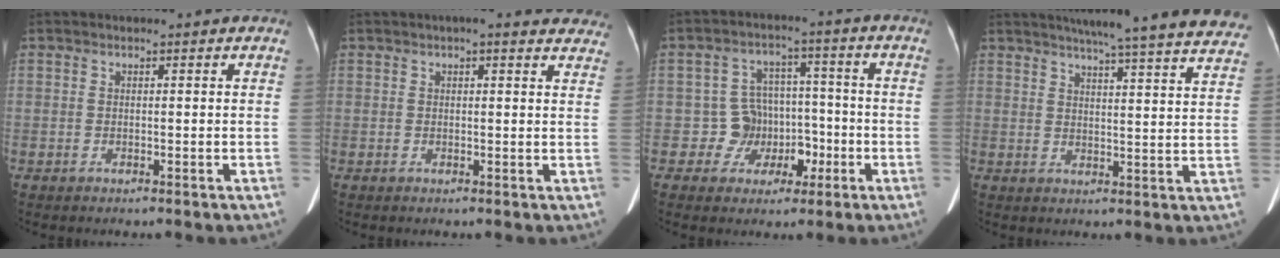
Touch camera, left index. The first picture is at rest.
{"total": 9.6, "force": [8.2, 2.5, 4.4], "torque": [-0.031, 0.010, 0.073]}
{"total": 6.5, "force": [-2.0, 6.2, 0.8], "torque": [0.006, 0.026, -0.024]}
{"total": 24.7, "force": [22.1, 1.2, 10.9], "torque": [-0.156, -0.041, 0.257]}